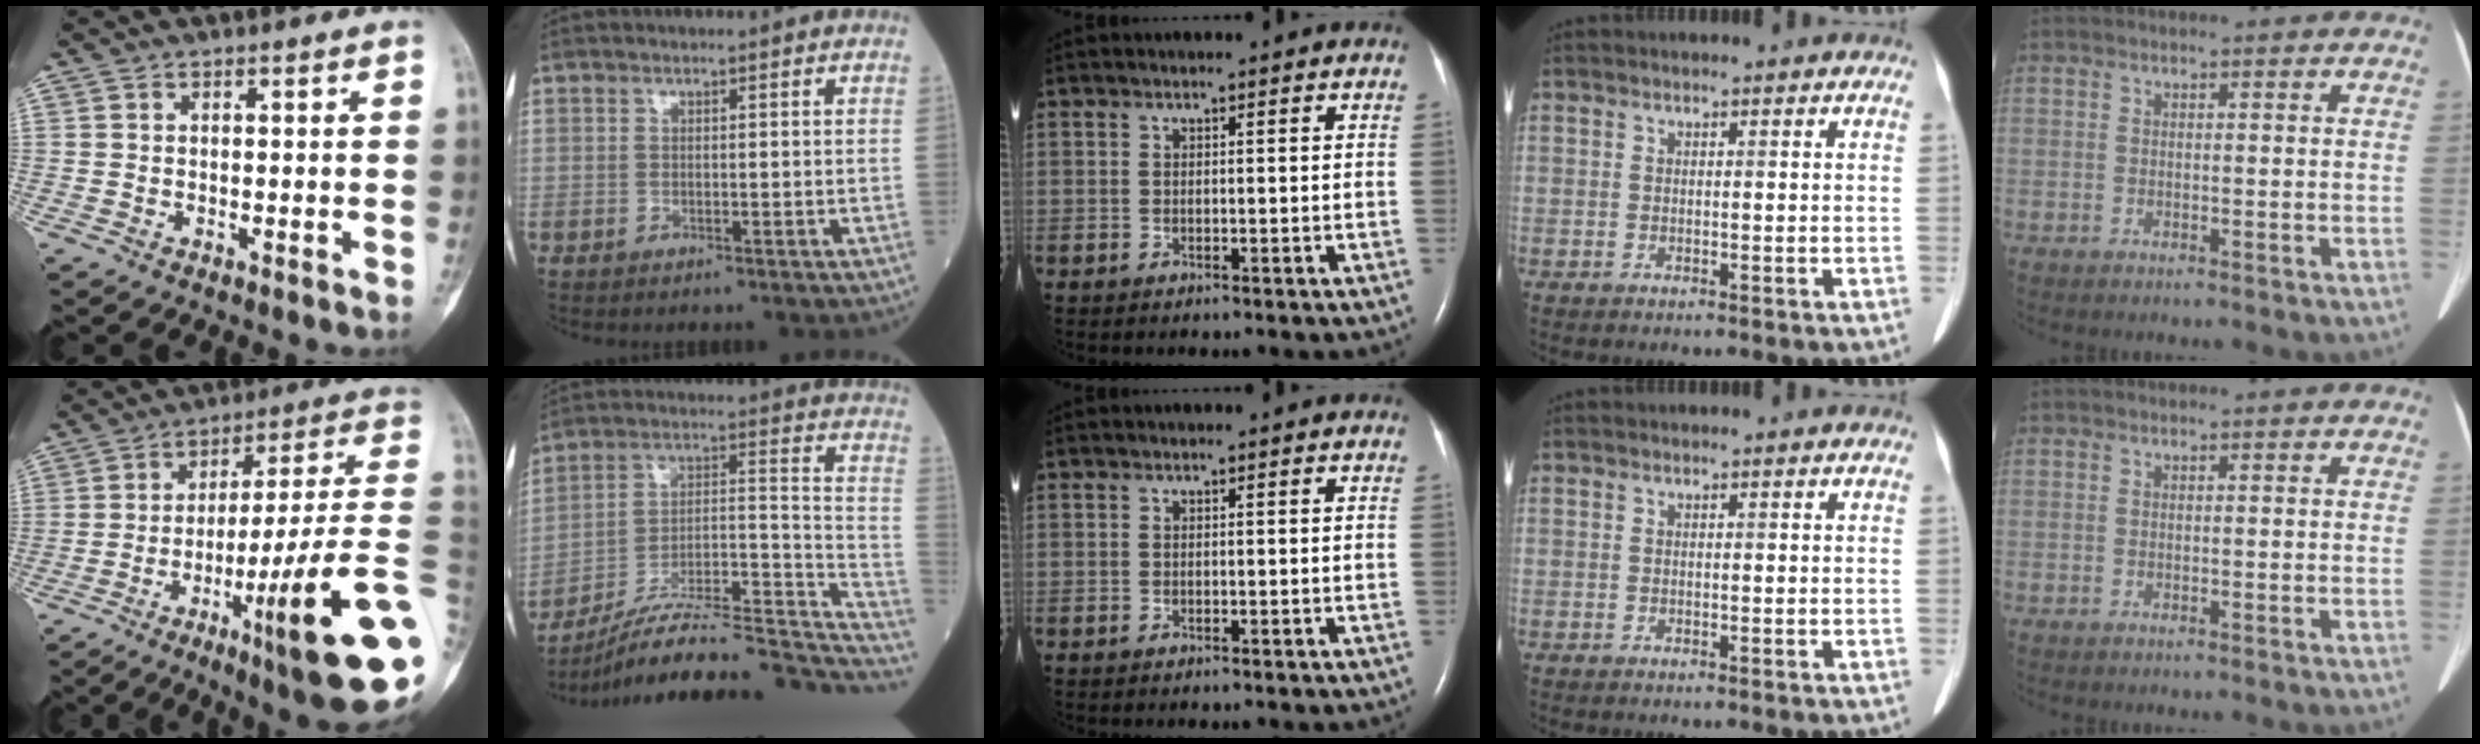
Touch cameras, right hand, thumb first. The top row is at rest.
{"thumb": {"total": 23.7, "force": [-7.4, 1.6, 22.4], "torque": [-0.291, 0.022, -0.112]}, "index": {"total": 24.2, "force": [-21.5, 4.0, 10.3], "torque": [-0.111, 0.041, -0.323]}}